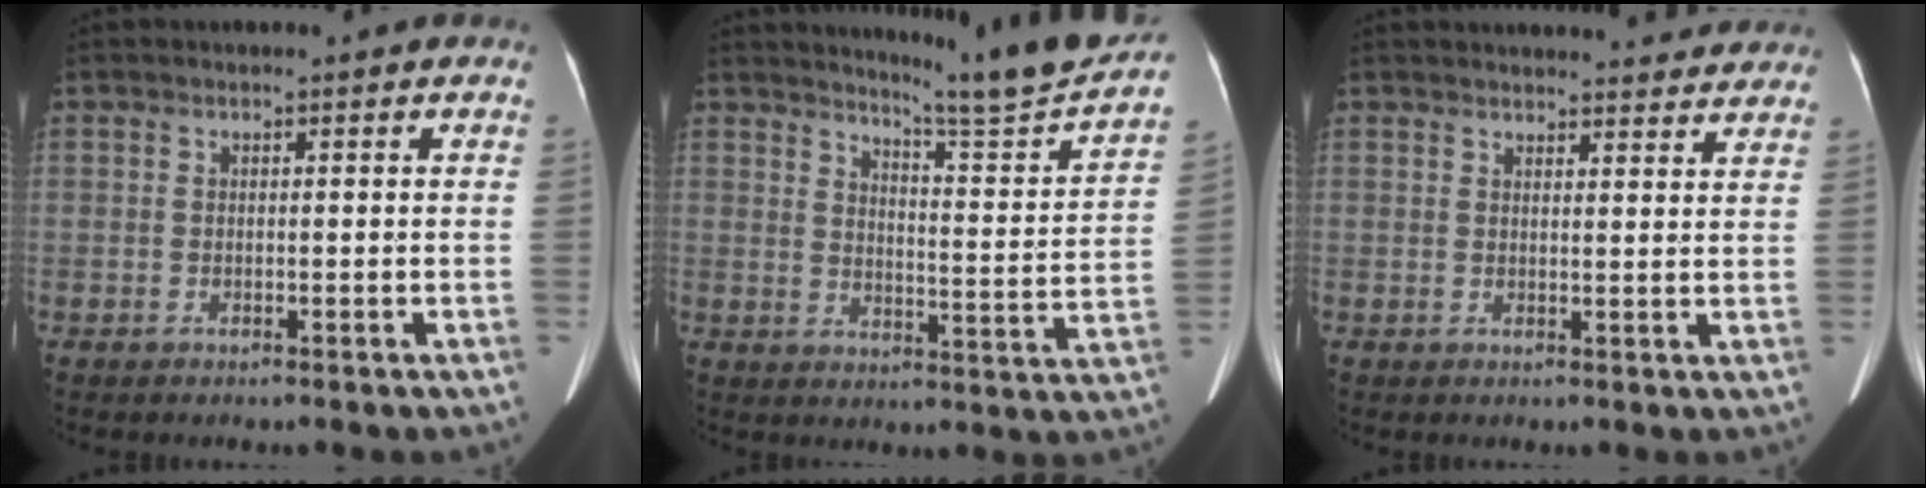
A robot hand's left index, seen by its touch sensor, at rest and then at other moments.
{"total": 14.9, "force": [14.1, -1.6, 4.6], "torque": [-0.070, -0.074, 0.177]}
{"total": 12.9, "force": [12.2, 2.5, 3.1], "torque": [-0.018, 0.014, 0.131]}